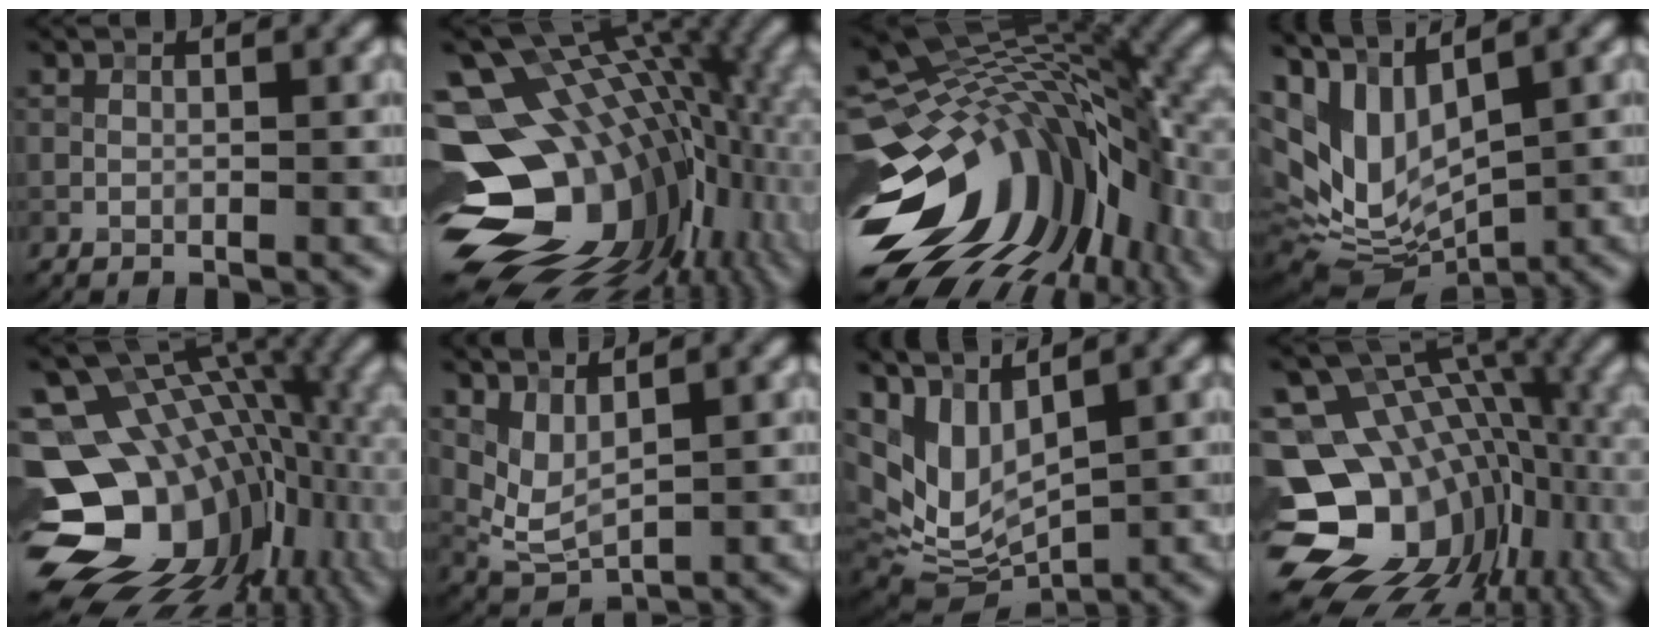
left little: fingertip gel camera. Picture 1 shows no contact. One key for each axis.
{"total": 19.8, "fx": -1.5, "fy": 12.8, "fz": 15.1, "tx": -0.231, "ty": -0.018, "tz": -0.002}
{"total": 16.1, "fx": -2.9, "fy": 10.0, "fz": 12.3, "tx": -0.228, "ty": 0.006, "tz": -0.056}
{"total": 8.0, "fx": 1.8, "fy": 4.5, "fz": 6.4, "tx": -0.138, "ty": -0.014, "tz": 0.041}
{"total": 18.6, "fx": -2.0, "fy": 13.3, "fz": 12.9, "tx": -0.213, "ty": -0.021, "tz": 0.005}
{"total": 2.9, "fx": 1.4, "fy": 1.3, "fz": 2.1, "tx": -0.053, "ty": -0.013, "tz": 0.039}
{"total": 5.9, "fx": 2.2, "fy": 2.9, "fz": 4.6, "tx": -0.110, "ty": -0.011, "tz": 0.047}
{"total": 17.2, "fx": -3.3, "fy": 13.1, "fz": 10.8, "tx": -0.179, "ty": -0.013, "tz": -0.023}